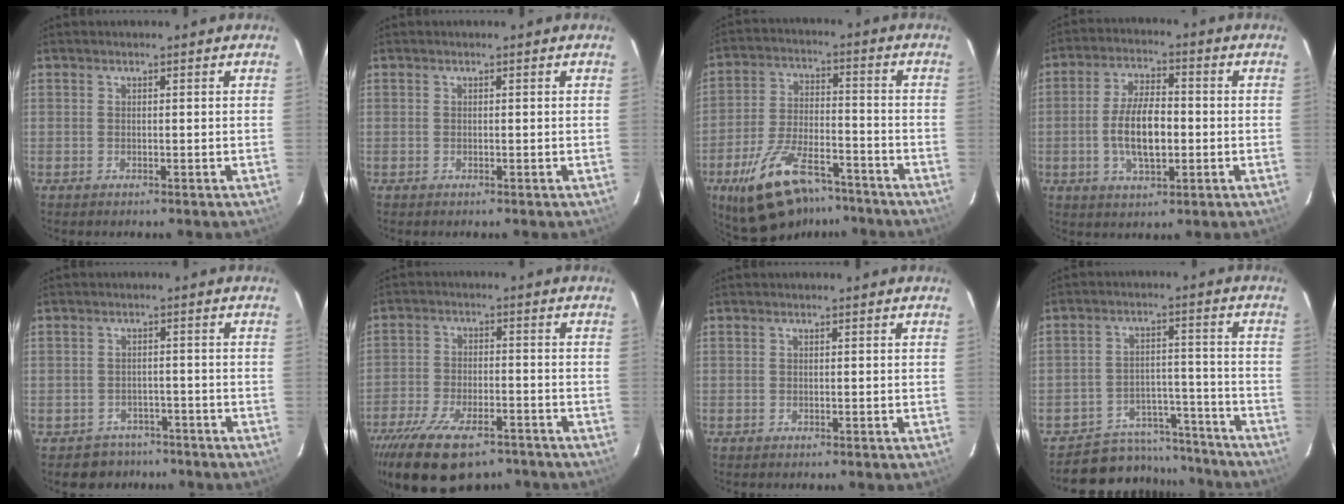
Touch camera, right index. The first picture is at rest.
{"total": 0.0}
{"total": 16.9, "force": [-11.8, 7.0, 9.9], "torque": [-0.196, -0.015, -0.196]}
{"total": 9.6, "force": [-1.6, 4.1, 8.5], "torque": [-0.167, 0.005, -0.026]}
{"total": 5.1, "force": [-3.7, 3.5, -0.6], "torque": [0.002, 0.031, -0.051]}
{"total": 16.7, "force": [-12.0, 6.7, 9.4], "torque": [-0.199, -0.030, -0.195]}
{"total": 0.0}
{"total": 13.5, "force": [-11.8, 6.3, 1.5], "torque": [-0.037, 0.050, -0.155]}